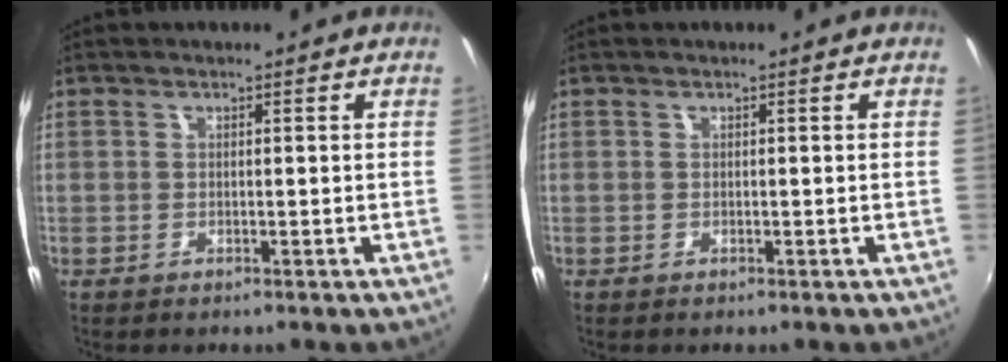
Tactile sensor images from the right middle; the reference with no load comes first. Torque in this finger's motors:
{"motor_torque": [0.00, 0.00, -0.01, 0.00]}